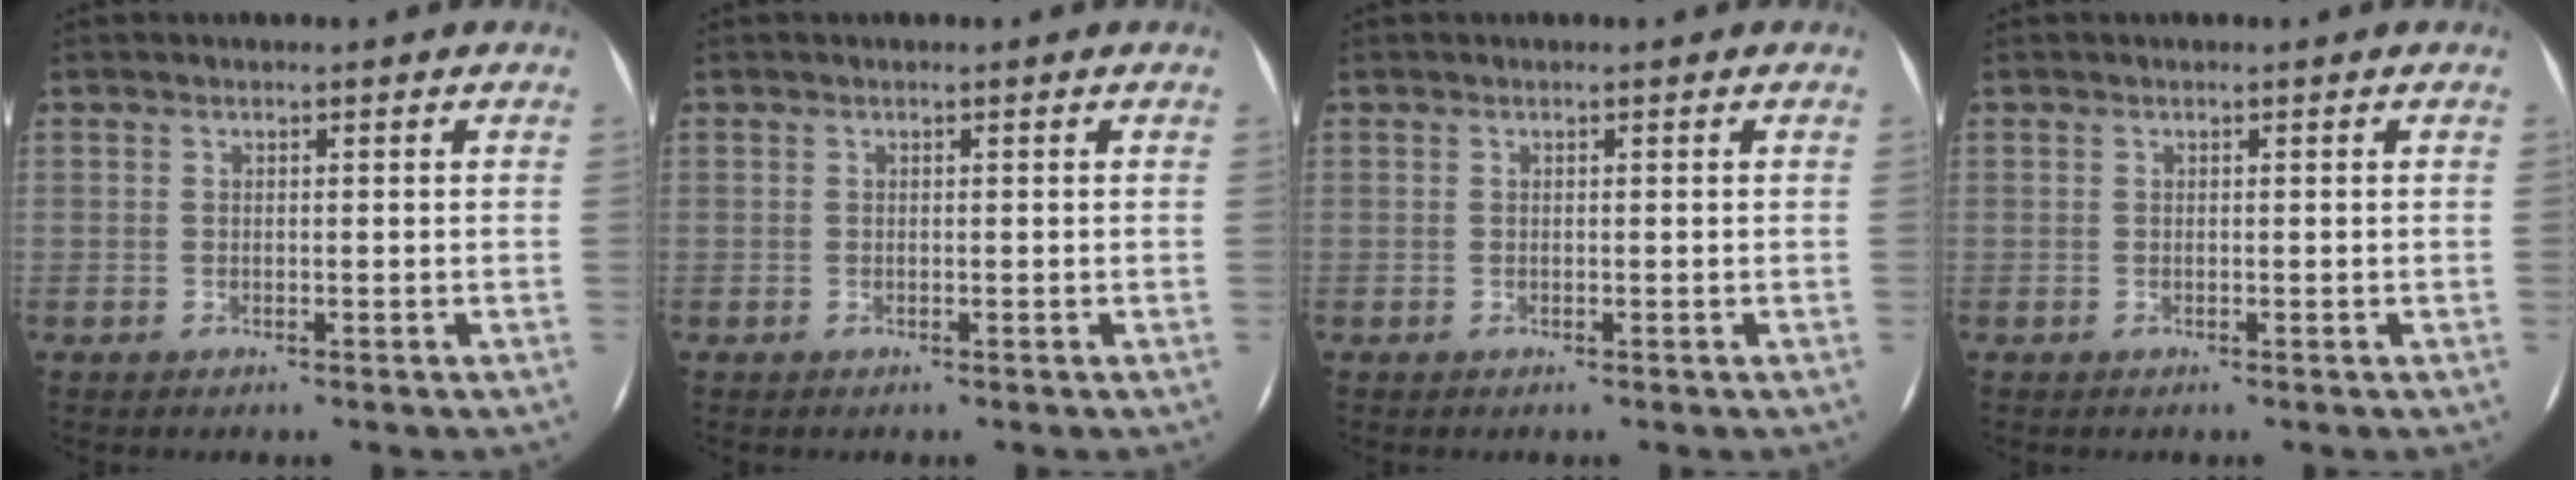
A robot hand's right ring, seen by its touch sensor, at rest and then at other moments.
{"total": 0.0}
{"total": 0.0}
{"total": 0.0}